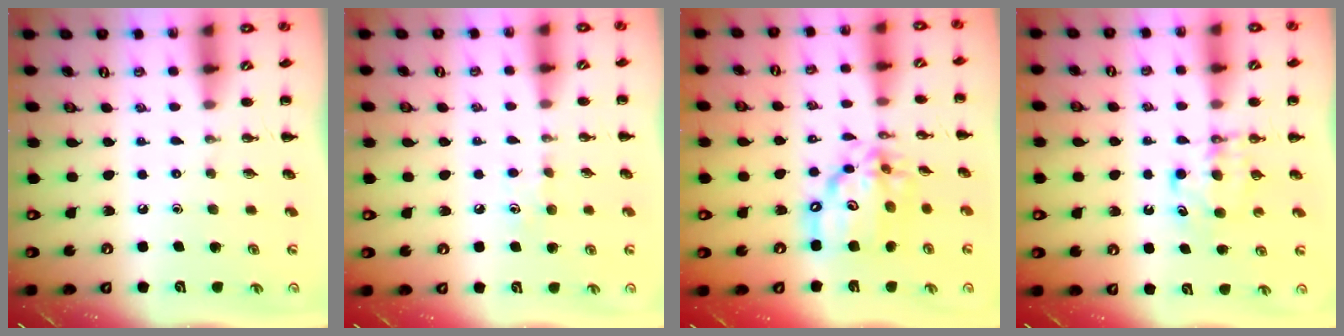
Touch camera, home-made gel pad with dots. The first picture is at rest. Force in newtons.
{"total": 4.3, "press": 4.0, "slide": 1.5}
{"total": 15.1, "press": 14.5, "slide": 4.2}
{"total": 5.2, "press": 5.1, "slide": 0.9}